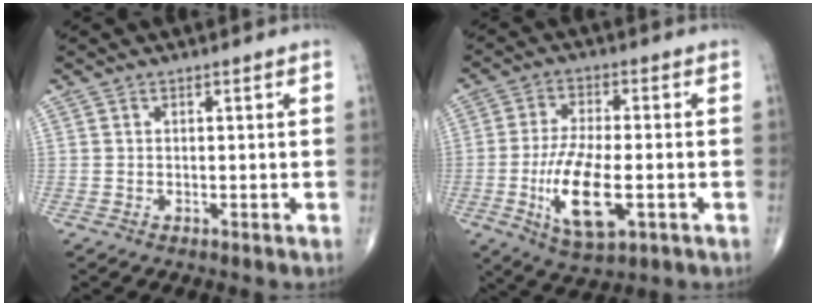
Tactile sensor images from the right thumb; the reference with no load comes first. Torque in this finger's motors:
{"motor_torque": [0.03, 0.48, 0.97, 0.51, 0.44]}